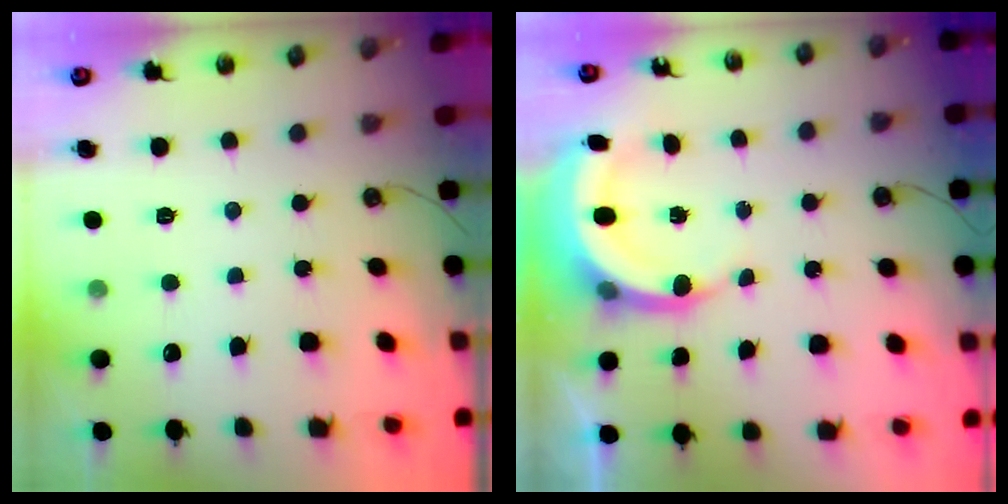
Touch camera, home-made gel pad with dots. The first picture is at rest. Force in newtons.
{"total": 5.9, "press": 5.8, "slide": 0.7}